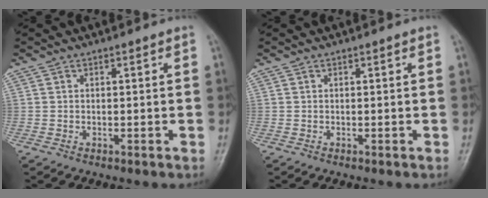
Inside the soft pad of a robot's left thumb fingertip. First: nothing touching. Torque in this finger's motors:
{"motor_torque": [-0.01, 0.01, -0.07, -0.08, 0.00]}